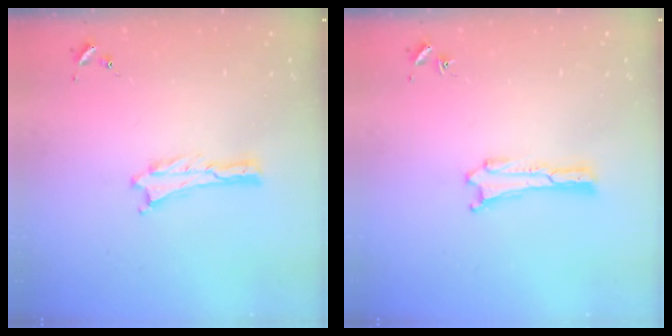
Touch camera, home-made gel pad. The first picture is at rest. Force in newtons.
{"total": 0.0}